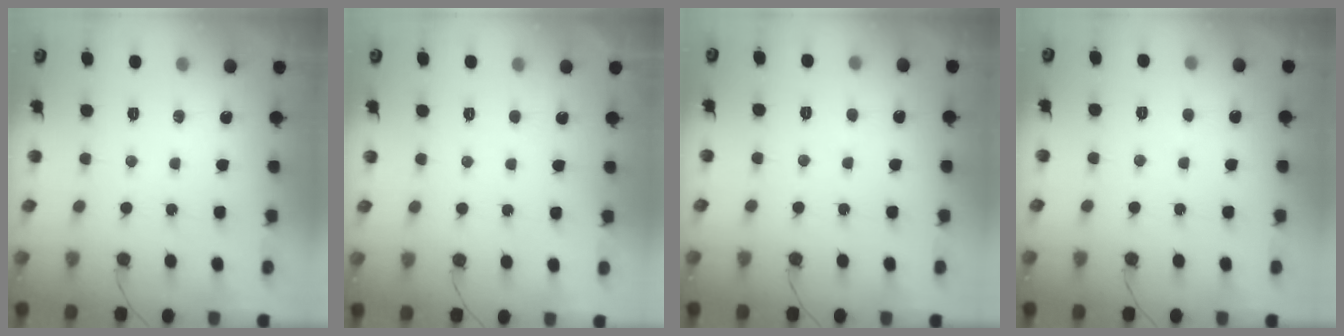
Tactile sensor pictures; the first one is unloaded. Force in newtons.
{"total": 1.4, "press": 1.4, "slide": 0.3}
{"total": 0.7, "press": 0.7, "slide": 0.1}
{"total": 0.7, "press": 0.7, "slide": 0.1}